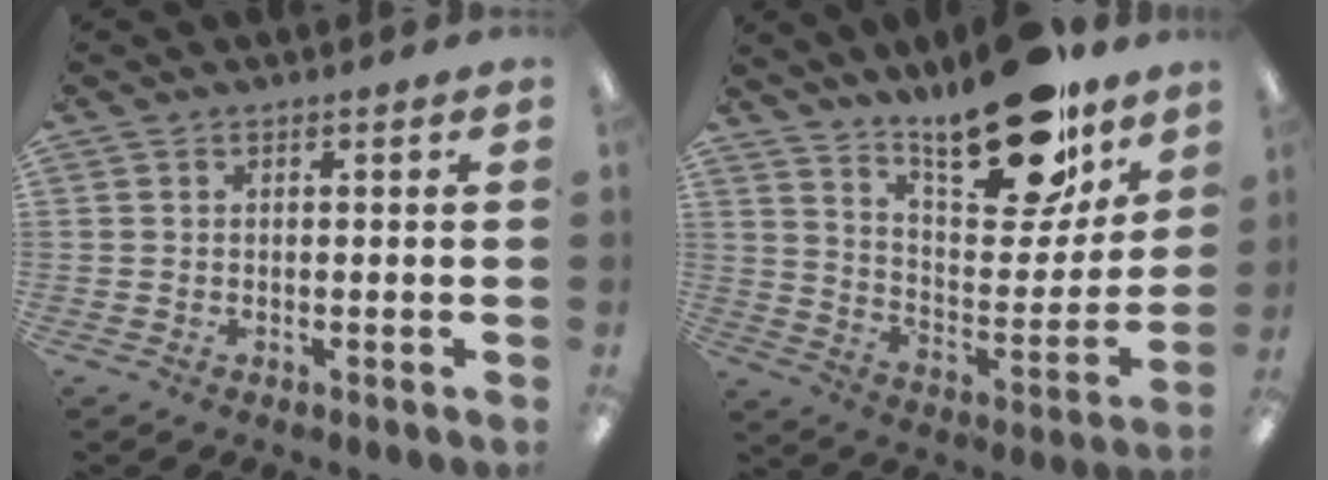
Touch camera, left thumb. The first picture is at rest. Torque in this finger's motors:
{"motor_torque": [0.40, 0.53, 1.08, -1.68, 0.14]}